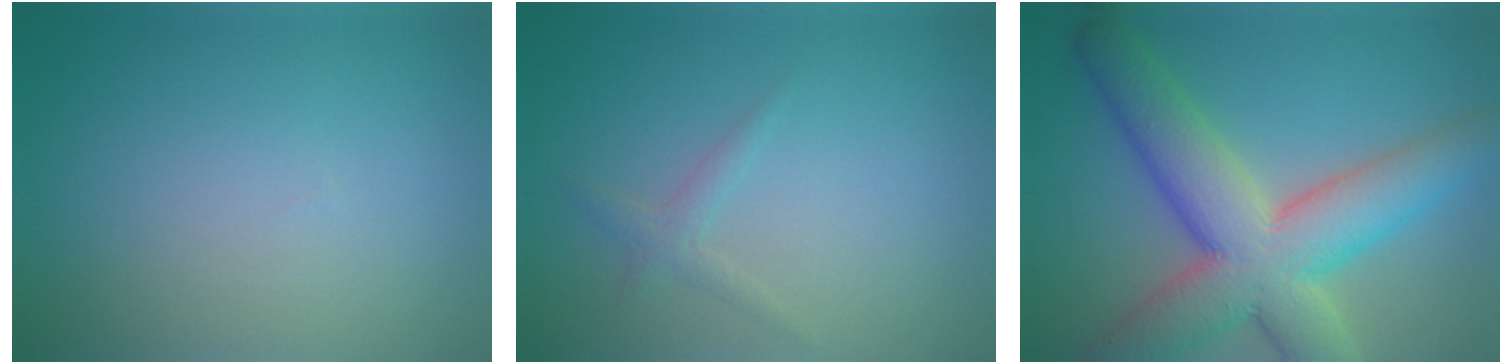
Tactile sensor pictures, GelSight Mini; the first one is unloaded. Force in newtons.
{"total": 1.3, "press": 1.3, "slide": 0.0}
{"total": 11.2, "press": 11.2, "slide": 0.9}